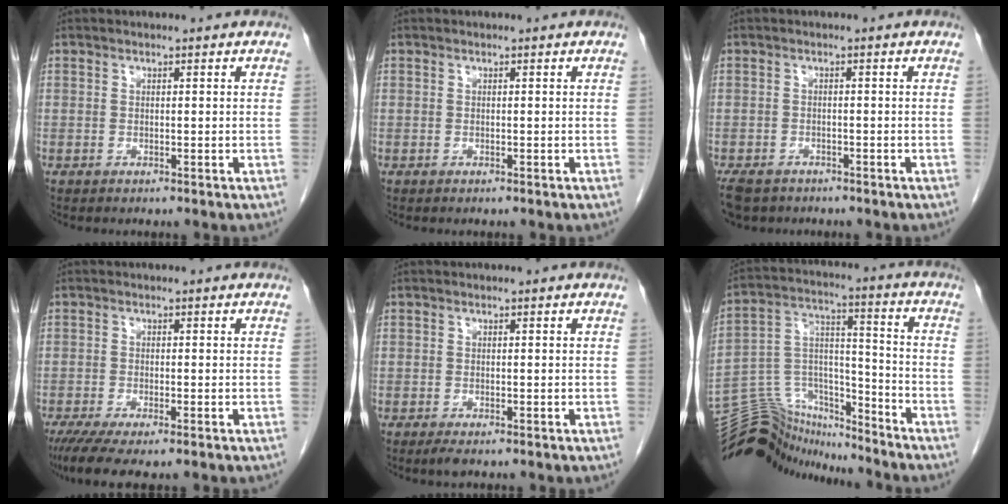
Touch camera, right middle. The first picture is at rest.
{"total": 0.0}
{"total": 5.8, "force": [-4.4, 3.1, 2.0], "torque": [-0.034, -0.004, -0.070]}
{"total": 6.4, "force": [-4.6, 1.1, 4.2], "torque": [-0.065, -0.015, -0.076]}
{"total": 1.5, "force": [-1.0, 0.5, 1.0], "torque": [-0.020, -0.004, -0.014]}
{"total": 16.1, "force": [-15.6, 3.6, 1.3], "torque": [-0.025, 0.062, -0.267]}